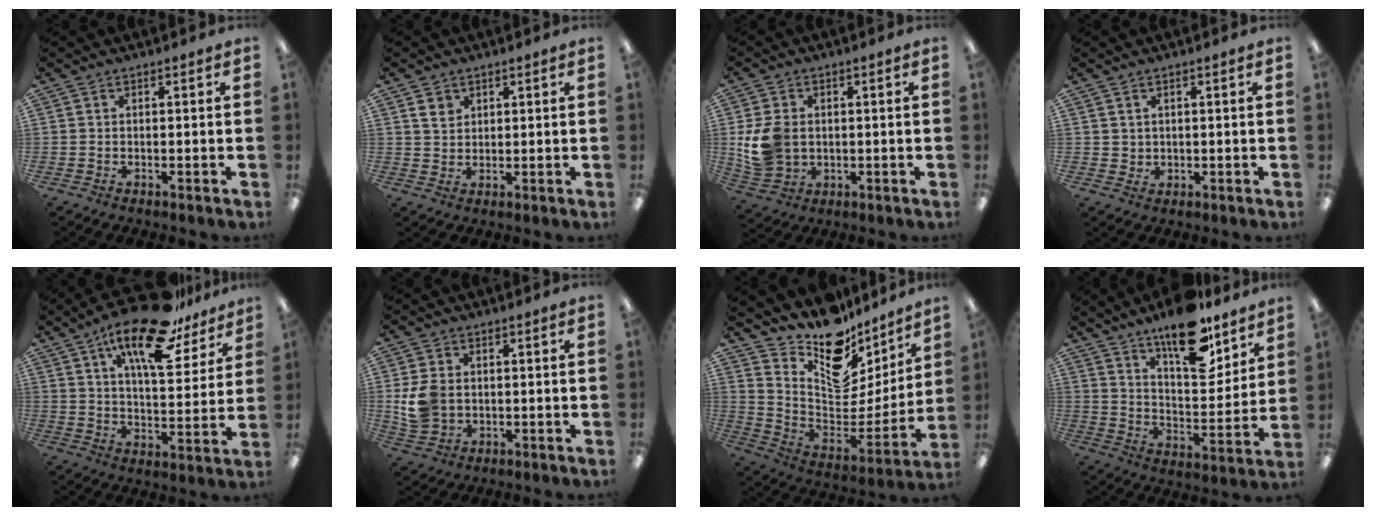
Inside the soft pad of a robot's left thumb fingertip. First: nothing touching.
{"total": 3.8, "force": [2.2, 2.9, 1.4], "torque": [-0.019, -0.002, 0.037]}
{"total": 9.7, "force": [0.5, 7.7, 5.9], "torque": [-0.126, 0.011, 0.011]}
{"total": 2.0, "force": [1.3, 1.5, 0.1], "torque": [-0.005, 0.001, 0.025]}
{"total": 19.8, "force": [13.3, 7.2, 12.8], "torque": [-0.200, -0.072, 0.217]}
{"total": 7.8, "force": [0.4, 6.2, 4.9], "torque": [-0.108, 0.008, 0.008]}
{"total": 15.6, "force": [12.7, 7.3, 5.3], "torque": [-0.078, -0.125, 0.222]}
{"total": 18.2, "force": [13.6, 6.8, 9.9], "torque": [-0.142, -0.091, 0.229]}